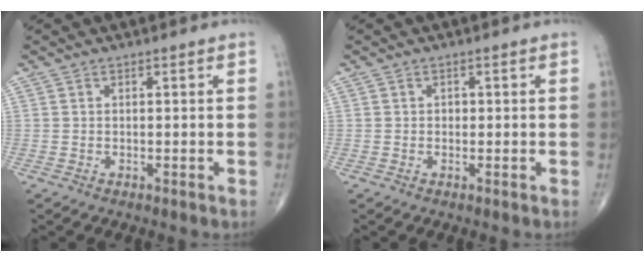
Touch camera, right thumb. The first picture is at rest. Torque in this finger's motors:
{"motor_torque": [0.02, 0.29, 0.36, 0.11, -0.02]}